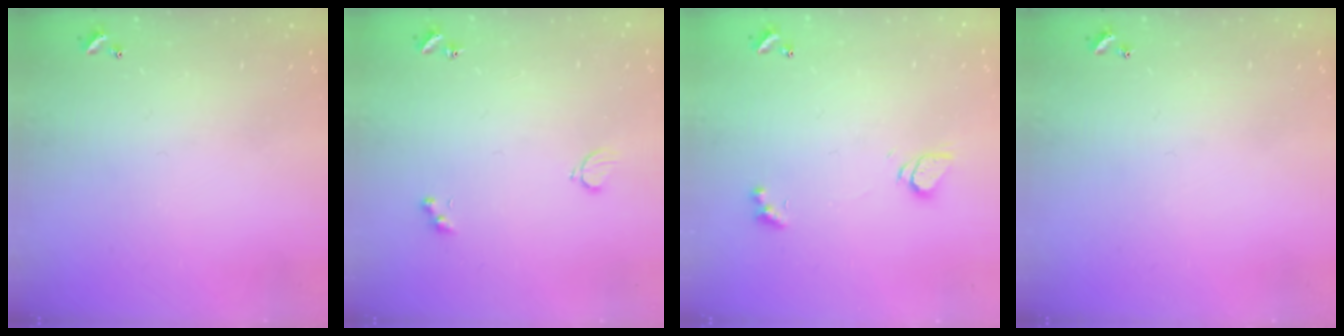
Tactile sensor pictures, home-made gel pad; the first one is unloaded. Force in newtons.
{"total": 3.3, "press": 3.2, "slide": 1.0}
{"total": 1.8, "press": 1.8, "slide": 0.4}
{"total": 0.0}